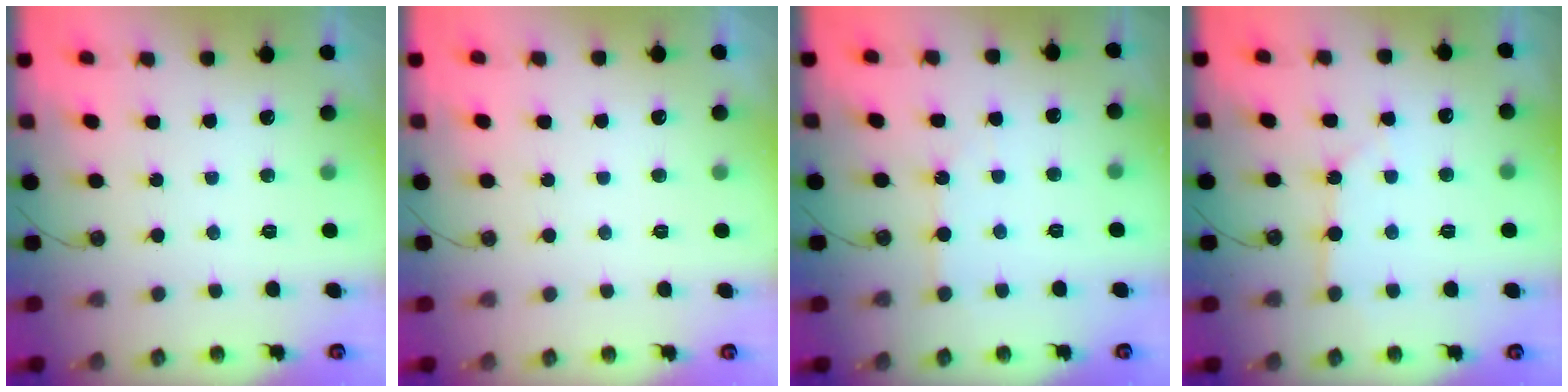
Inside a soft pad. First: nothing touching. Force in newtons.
{"total": 0.0}
{"total": 3.9, "press": 3.8, "slide": 0.5}
{"total": 3.2, "press": 3.1, "slide": 0.4}